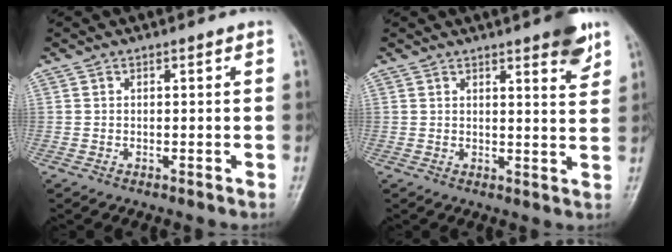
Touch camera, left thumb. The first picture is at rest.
{"total": 6.1, "force": [4.0, 1.2, 4.5], "torque": [-0.047, -0.022, 0.048]}